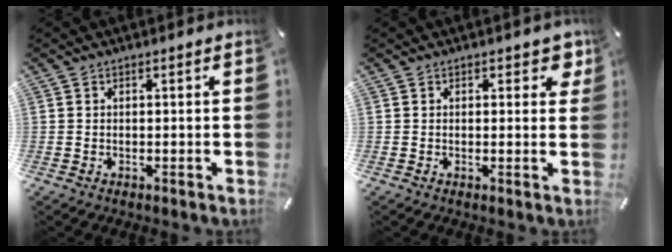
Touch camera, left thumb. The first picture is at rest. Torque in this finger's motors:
{"motor_torque": [0.12, -0.17, 0.14, 0.06, -0.01]}